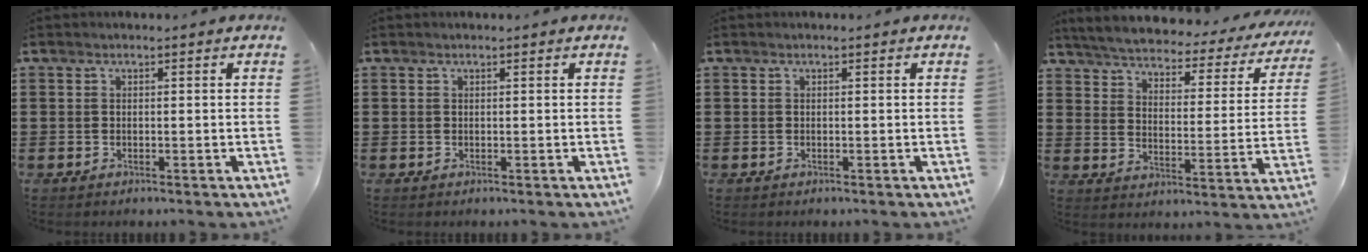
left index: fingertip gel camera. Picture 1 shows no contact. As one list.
[{"total": 0.0}, {"total": 0.0}, {"total": 3.4, "force": [3.3, 0.0, 0.9], "torque": [-0.040, -0.033, 0.047]}]